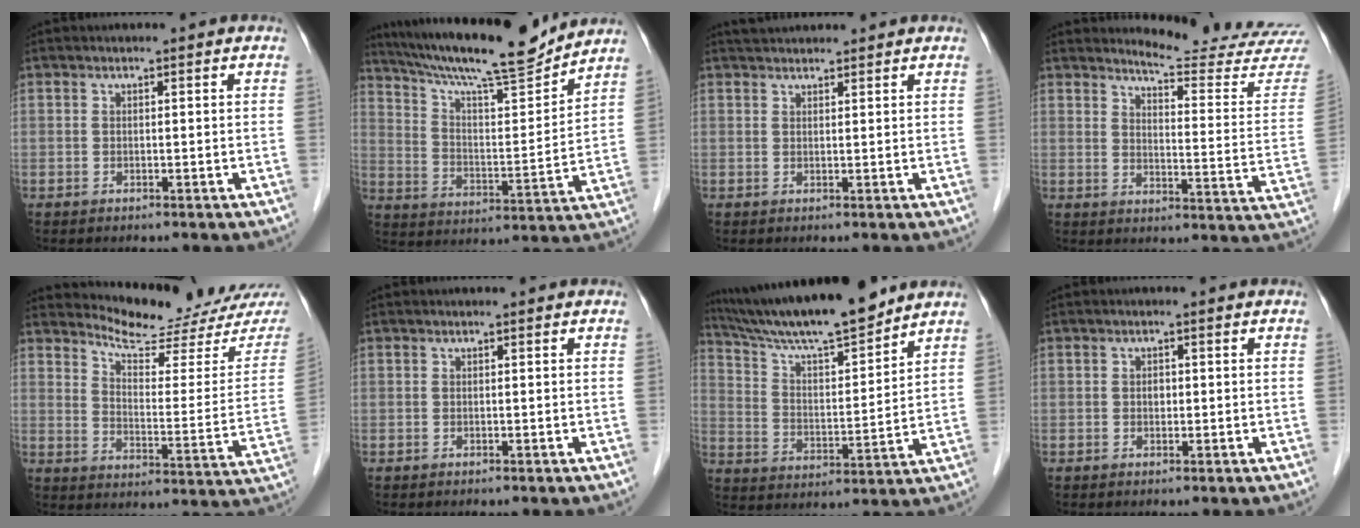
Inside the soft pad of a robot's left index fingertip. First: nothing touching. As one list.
[{"total": 18.3, "force": [16.4, 1.0, 8.0], "torque": [-0.143, -0.004, 0.260]}, {"total": 3.6, "force": [3.4, 0.6, 1.0], "torque": [-0.015, 0.033, 0.056]}, {"total": 16.1, "force": [15.9, -0.8, 2.5], "torque": [-0.027, -0.134, 0.173]}, {"total": 15.6, "force": [14.9, 1.3, 4.2], "torque": [-0.062, -0.081, 0.186]}, {"total": 0.0}, {"total": 15.8, "force": [13.9, 0.8, 7.4], "torque": [-0.132, 0.002, 0.239]}, {"total": 0.5, "force": [-0.3, 0.3, 0.3], "torque": [-0.007, -0.003, -0.004]}]